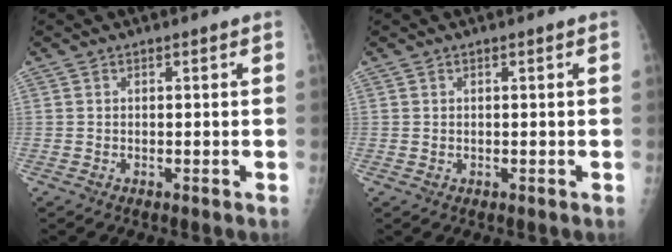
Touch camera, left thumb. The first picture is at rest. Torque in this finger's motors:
{"motor_torque": [-0.41, 0.07, 0.06, 0.01, 0.02]}